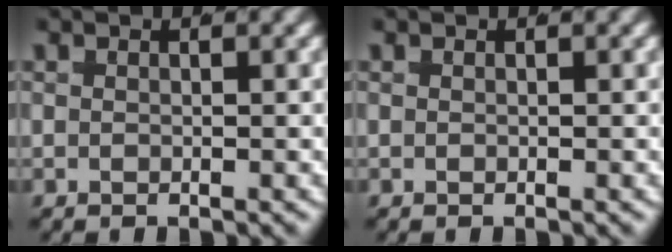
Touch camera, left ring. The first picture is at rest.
{"total": 0.0}